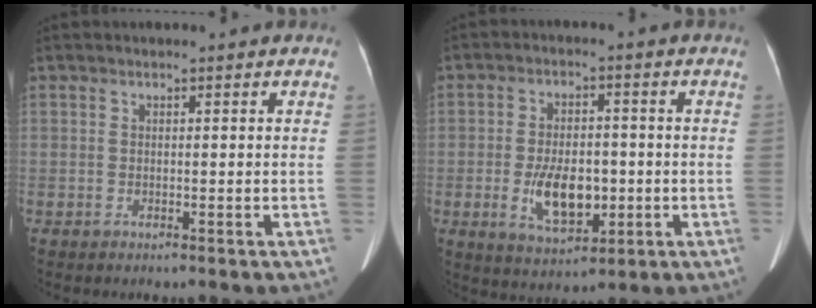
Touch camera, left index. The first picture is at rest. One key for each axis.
{"total": 8.5, "fx": -1.9, "fy": 4.4, "fz": 7.1, "tx": -0.136, "ty": -0.001, "tz": -0.024}